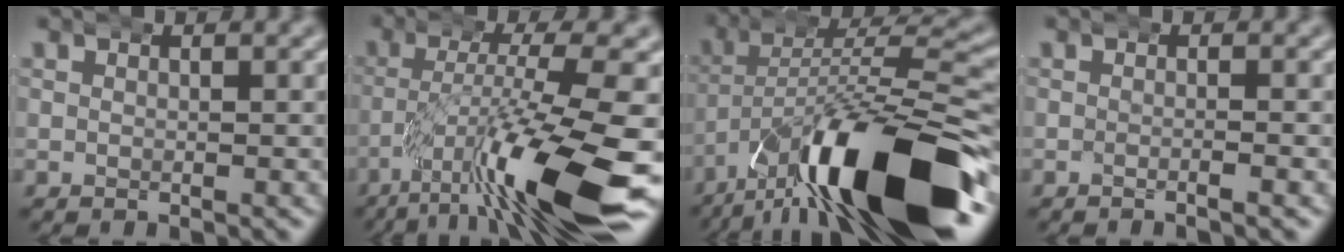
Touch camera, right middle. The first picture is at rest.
{"total": 9.5, "force": [-4.5, 0.6, 8.4], "torque": [-0.134, -0.001, -0.072]}
{"total": 15.5, "force": [-8.2, 4.0, 12.5], "torque": [-0.208, -0.011, -0.124]}
{"total": 0.8, "force": [-0.7, -0.4, 0.3], "torque": [-0.007, 0.006, -0.018]}